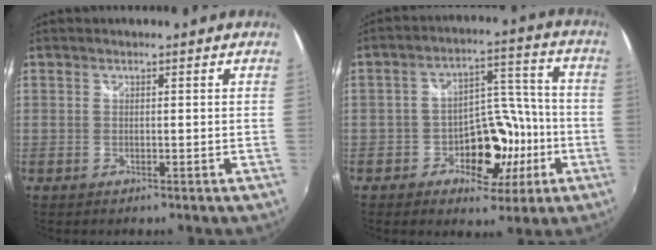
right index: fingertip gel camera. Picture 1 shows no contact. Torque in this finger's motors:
{"motor_torque": [0.19, 0.26, 0.31, 0.04]}